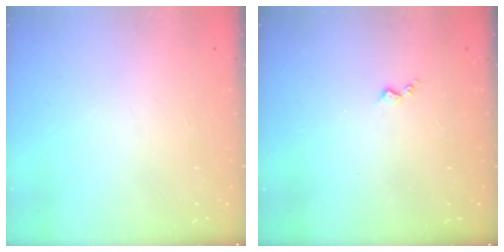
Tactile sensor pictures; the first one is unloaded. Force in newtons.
{"total": 2.7, "press": 2.6, "slide": 0.4}